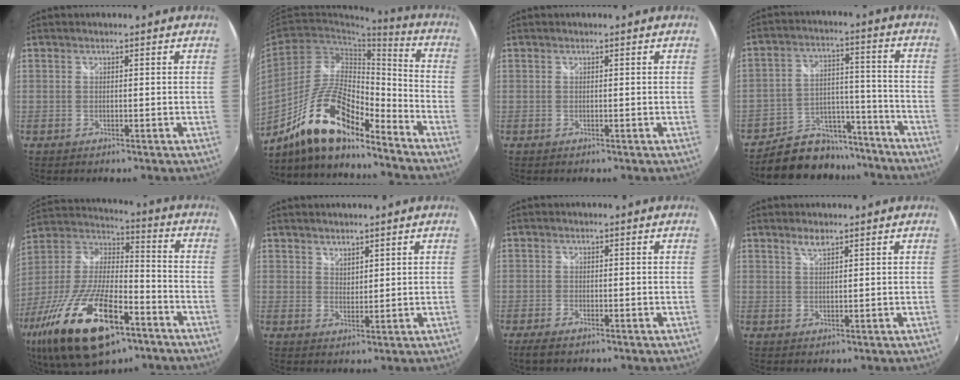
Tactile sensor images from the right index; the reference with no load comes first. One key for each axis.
{"total": 16.5, "fx": -11.5, "fy": 4.5, "fz": 10.8, "tx": -0.210, "ty": -0.002, "tz": -0.216}
{"total": 0.0}
{"total": 13.3, "fx": -11.2, "fy": 6.8, "fz": 2.2, "tx": -0.045, "ty": 0.054, "tz": -0.159}
{"total": 27.0, "fx": -13.9, "fy": 10.8, "fz": 20.5, "tx": -0.412, "ty": -0.045, "tz": -0.242}
{"total": 2.5, "fx": 2.1, "fy": 1.3, "fz": 0.5, "tx": 0.001, "ty": 0.003, "tz": 0.036}
{"total": 2.8, "fx": -2.1, "fy": 0.9, "fz": 1.7, "tx": -0.043, "ty": -0.008, "tz": -0.040}
{"total": 1.9, "fx": 1.5, "fy": 0.5, "fz": 1.1, "tx": -0.019, "ty": 0.002, "tz": 0.026}